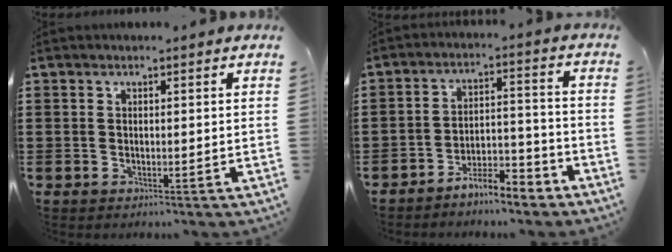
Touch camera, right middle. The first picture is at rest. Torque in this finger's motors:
{"motor_torque": [2.14, 0.00, 0.47, 0.11]}